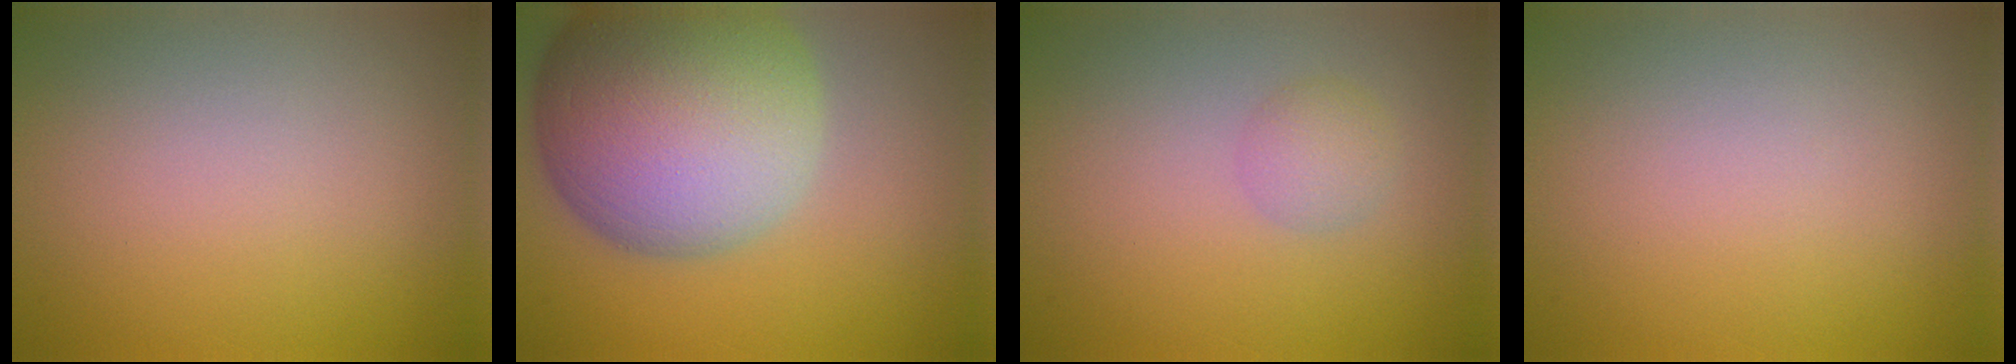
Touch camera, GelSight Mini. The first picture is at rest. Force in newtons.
{"total": 15.5, "press": 15.5, "slide": 1.0}
{"total": 1.6, "press": 1.6, "slide": 0.0}
{"total": 0.0}